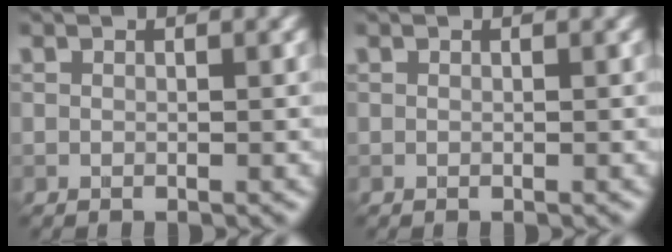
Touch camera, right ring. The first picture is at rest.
{"total": 0.0}